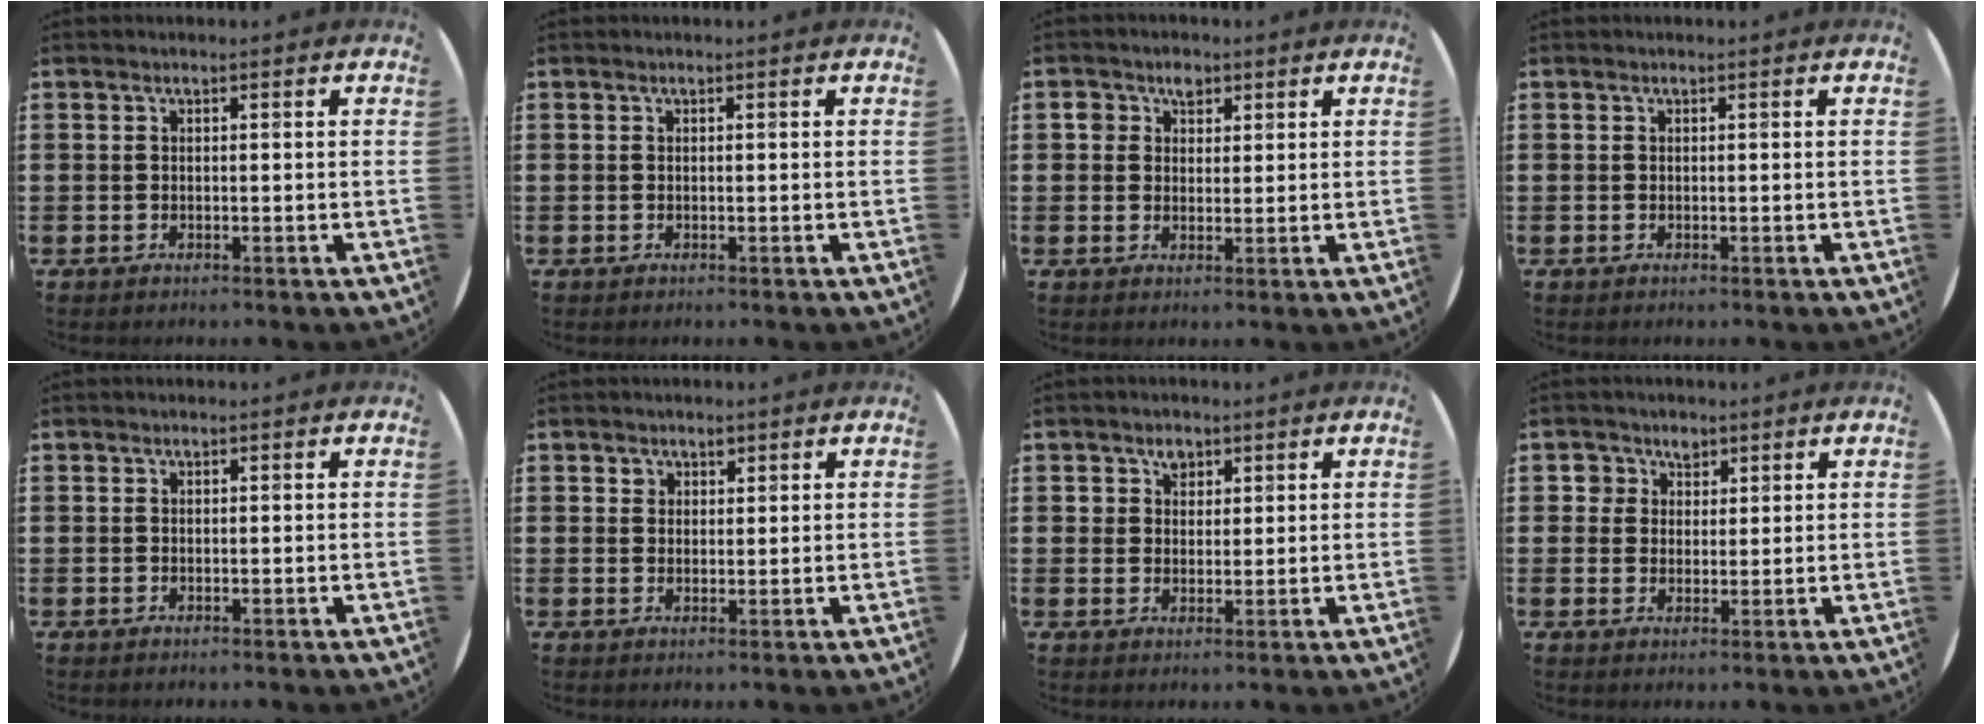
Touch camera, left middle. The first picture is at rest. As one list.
[{"total": 0.0}, {"total": 2.9, "force": [1.7, 2.2, 0.7], "torque": [0.005, -0.001, 0.026]}, {"total": 0.0}, {"total": 0.0}, {"total": 1.6, "force": [1.2, 1.1, 0.2], "torque": [0.011, -0.004, 0.021]}, {"total": 2.5, "force": [1.6, 1.9, 0.5], "torque": [0.002, 0.000, 0.027]}, {"total": 2.9, "force": [1.7, 2.4, 0.1], "torque": [0.004, 0.004, 0.028]}]